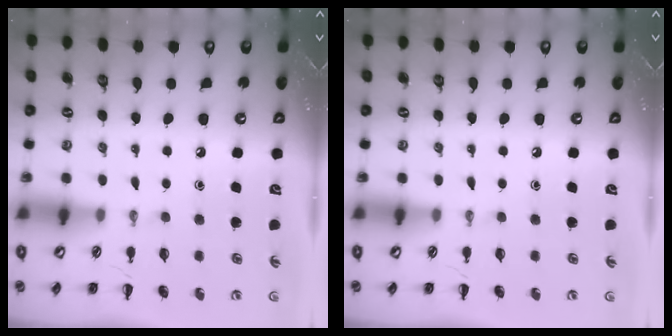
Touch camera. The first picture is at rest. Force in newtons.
{"total": 0.0}